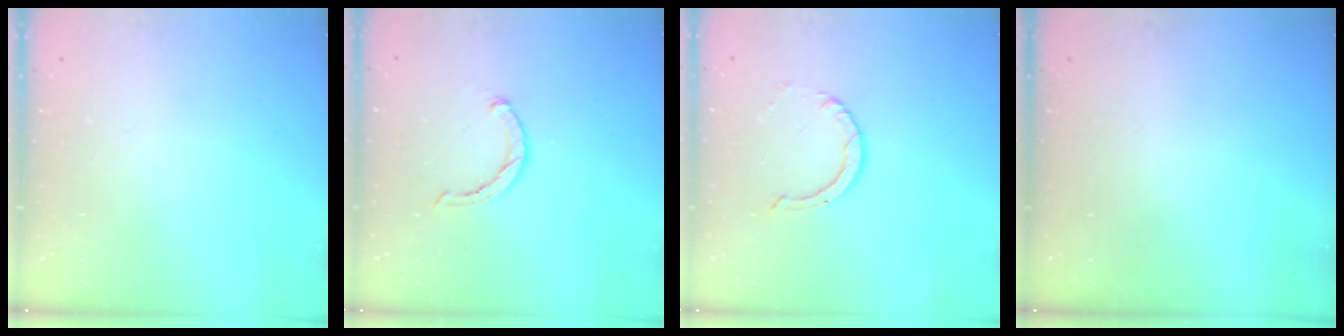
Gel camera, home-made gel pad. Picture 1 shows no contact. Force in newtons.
{"total": 1.8, "press": 1.8, "slide": 0.4}
{"total": 2.2, "press": 2.2, "slide": 0.2}
{"total": 0.0}